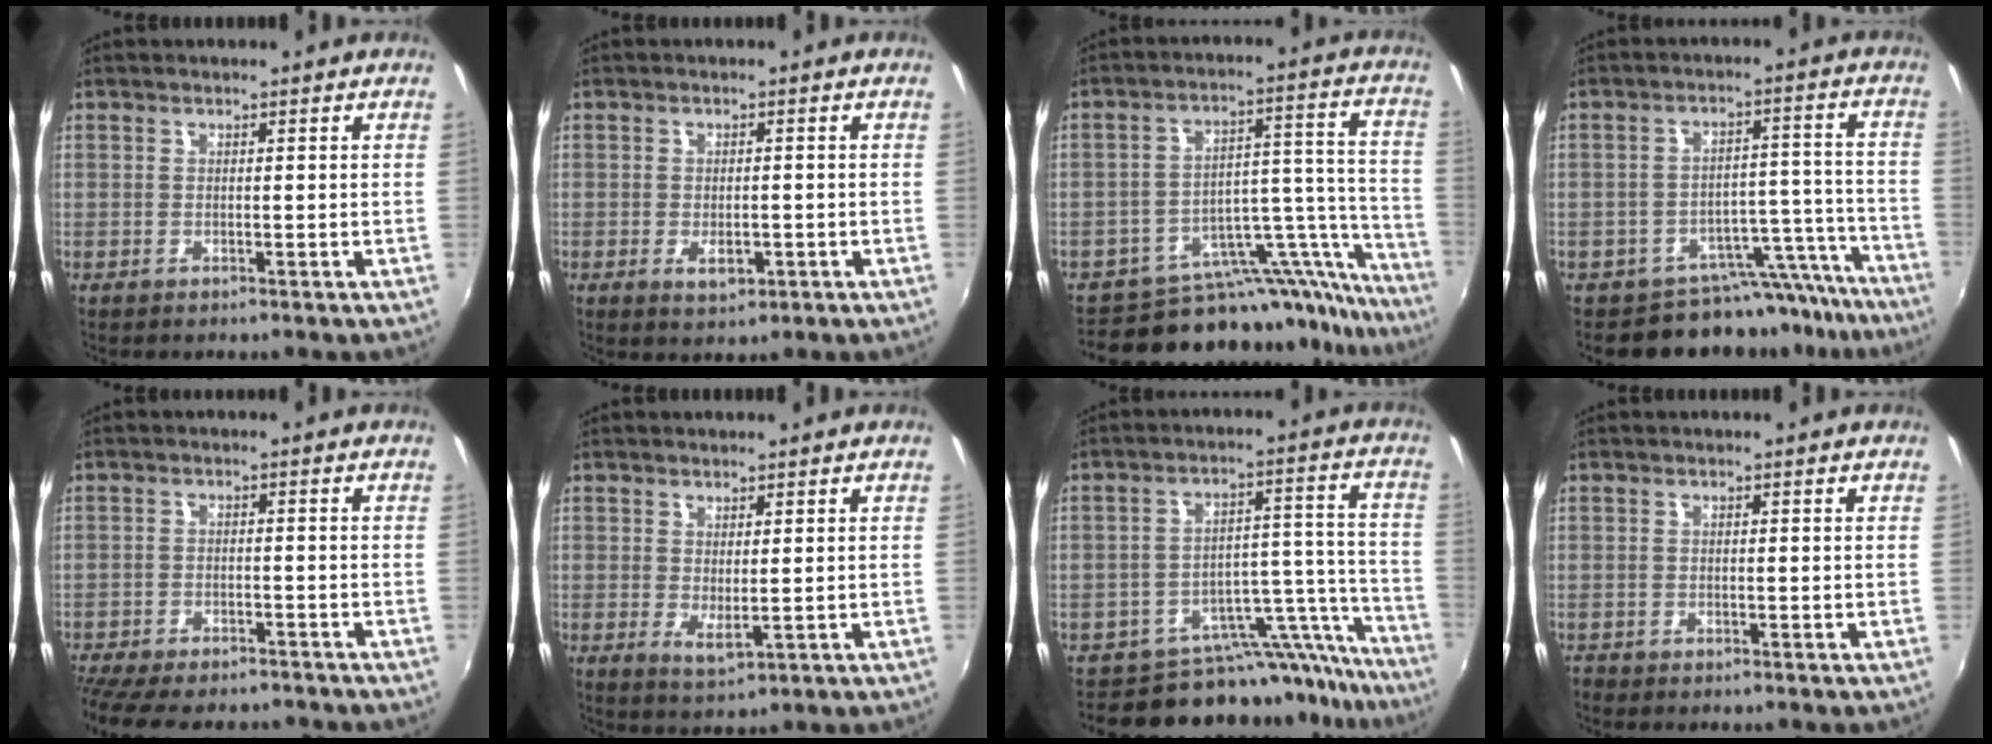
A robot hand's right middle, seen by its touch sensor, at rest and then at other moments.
{"total": 3.5, "force": [-1.2, 1.8, 2.7], "torque": [-0.052, -0.006, -0.013]}
{"total": 22.2, "force": [-20.0, 7.3, 6.4], "torque": [-0.074, 0.038, -0.282]}
{"total": 12.0, "force": [-11.1, 4.6, 1.4], "torque": [-0.001, 0.054, -0.139]}
{"total": 13.7, "force": [-11.8, 3.8, 5.8], "torque": [-0.135, -0.029, -0.178]}
{"total": 2.9, "force": [0.4, 0.8, 2.7], "torque": [-0.046, -0.009, 0.011]}
{"total": 17.7, "force": [-16.8, 5.5, 1.9], "torque": [-0.015, 0.056, -0.238]}
{"total": 1.0, "force": [-0.9, 0.5, 0.1], "torque": [-0.006, -0.001, -0.018]}